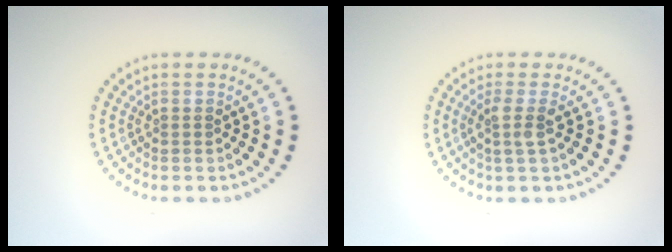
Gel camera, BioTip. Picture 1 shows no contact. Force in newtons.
{"total": 1.8, "press": 1.4, "slide": 1.2}